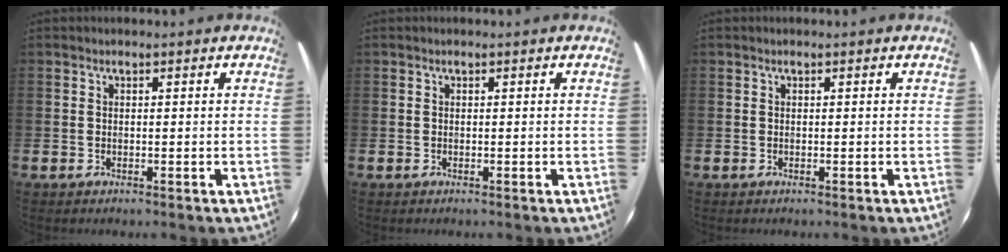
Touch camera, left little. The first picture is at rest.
{"total": 0.0}
{"total": 0.0}